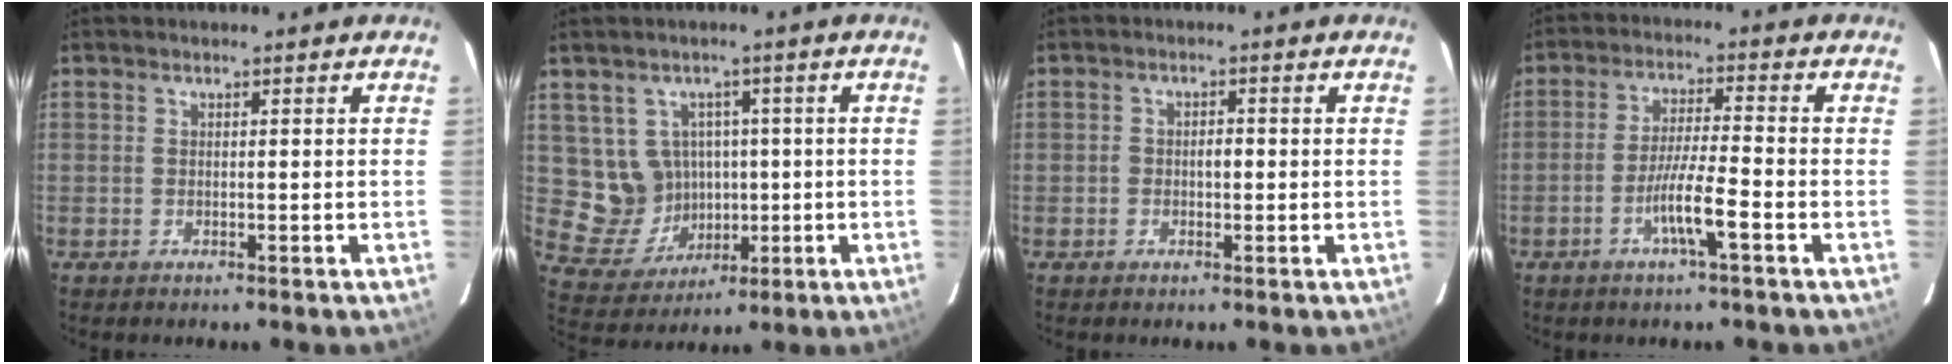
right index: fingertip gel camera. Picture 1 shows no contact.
{"total": 8.6, "force": [1.2, 8.0, 2.8], "torque": [-0.055, 0.023, 0.047]}
{"total": 1.8, "force": [-0.3, 1.0, 1.5], "torque": [-0.024, 0.005, -0.005]}
{"total": 6.6, "force": [-2.9, -0.2, 6.0], "torque": [-0.113, -0.002, -0.056]}